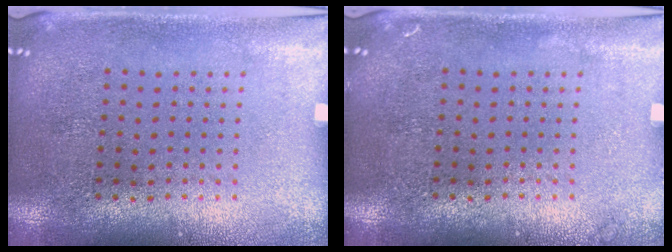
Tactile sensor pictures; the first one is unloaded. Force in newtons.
{"total": 0.5, "press": 0.5, "slide": 0.1}